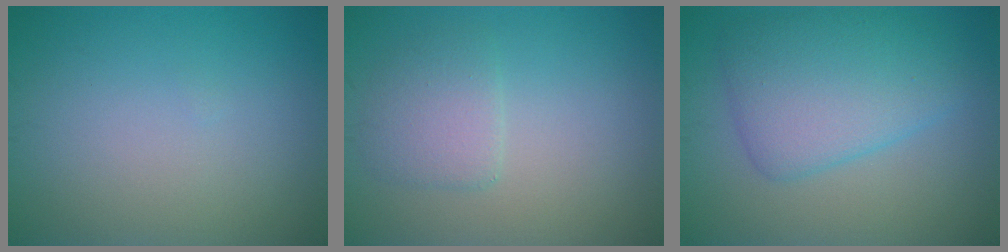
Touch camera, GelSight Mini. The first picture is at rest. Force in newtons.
{"total": 2.5, "press": 2.5, "slide": 0.2}
{"total": 5.9, "press": 5.9, "slide": 0.1}